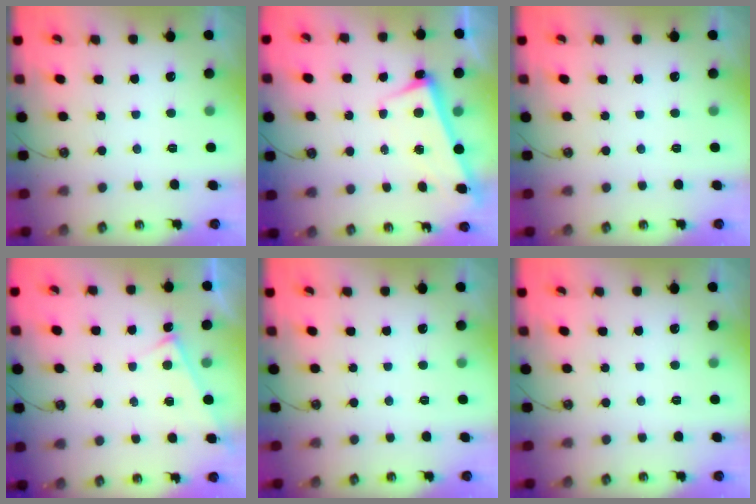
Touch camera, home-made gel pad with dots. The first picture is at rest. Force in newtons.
{"total": 2.5, "press": 2.4, "slide": 0.9}
{"total": 0.0}
{"total": 6.3, "press": 6.3, "slide": 0.2}
{"total": 0.0}
{"total": 0.0}